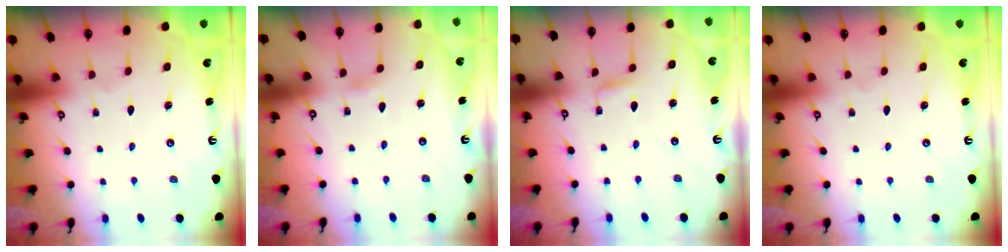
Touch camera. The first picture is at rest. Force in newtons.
{"total": 1.5, "press": 1.5, "slide": 0.2}
{"total": 3.0, "press": 3.0, "slide": 0.3}
{"total": 0.0}